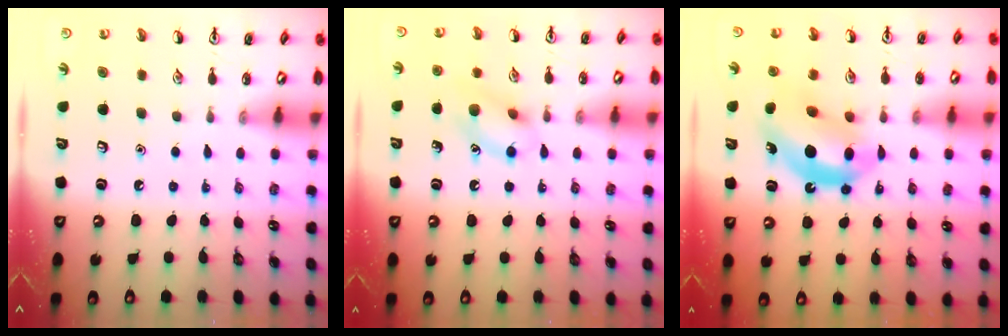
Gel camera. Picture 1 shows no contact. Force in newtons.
{"total": 11.0, "press": 10.9, "slide": 1.6}
{"total": 12.0, "press": 11.4, "slide": 3.7}